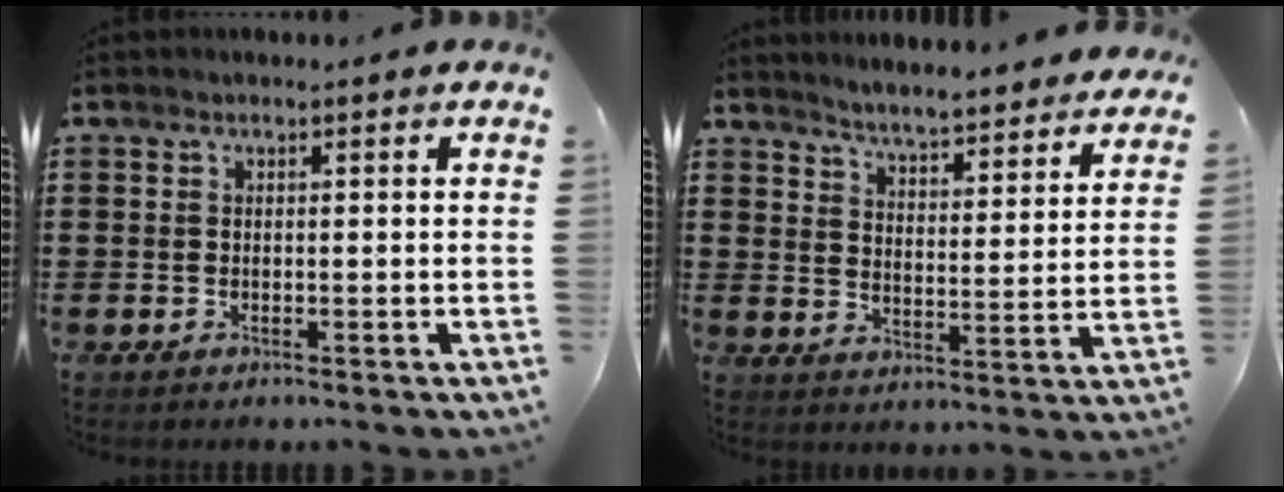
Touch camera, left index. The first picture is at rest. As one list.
[{"total": 4.4, "force": [4.3, -0.6, 0.2], "torque": [-0.027, -0.038, 0.071]}]